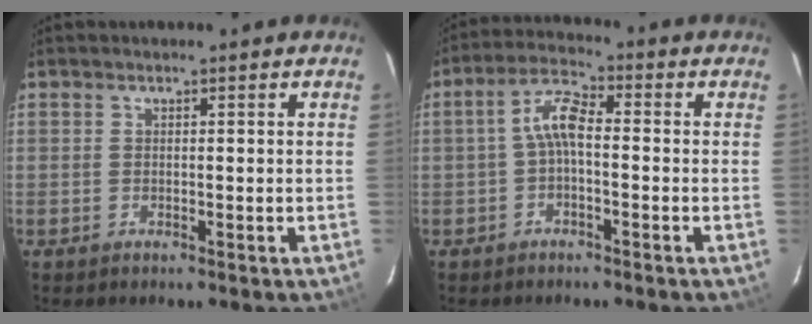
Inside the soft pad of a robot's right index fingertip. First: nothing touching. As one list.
[{"total": 5.2, "force": [-1.0, 1.9, 4.8], "torque": [-0.103, 0.021, -0.023]}]